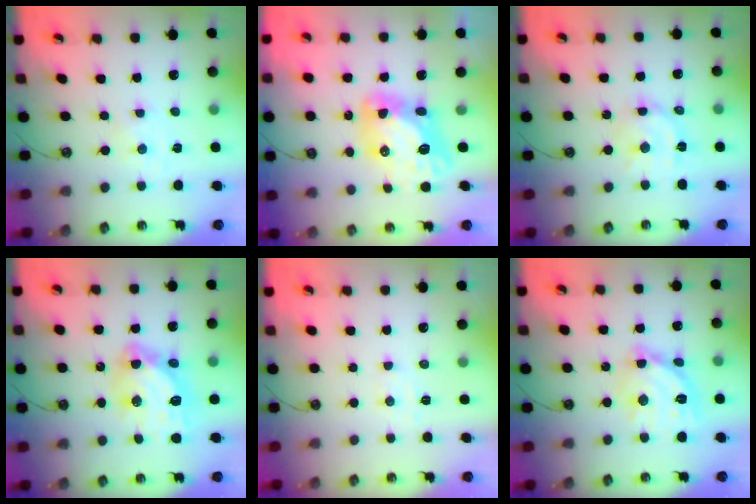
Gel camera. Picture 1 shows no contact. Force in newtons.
{"total": 14.8, "press": 14.7, "slide": 1.6}
{"total": 12.0, "press": 12.0, "slide": 1.0}
{"total": 14.8, "press": 14.8, "slide": 1.5}
{"total": 4.8, "press": 4.8, "slide": 0.6}
{"total": 15.1, "press": 15.0, "slide": 1.0}